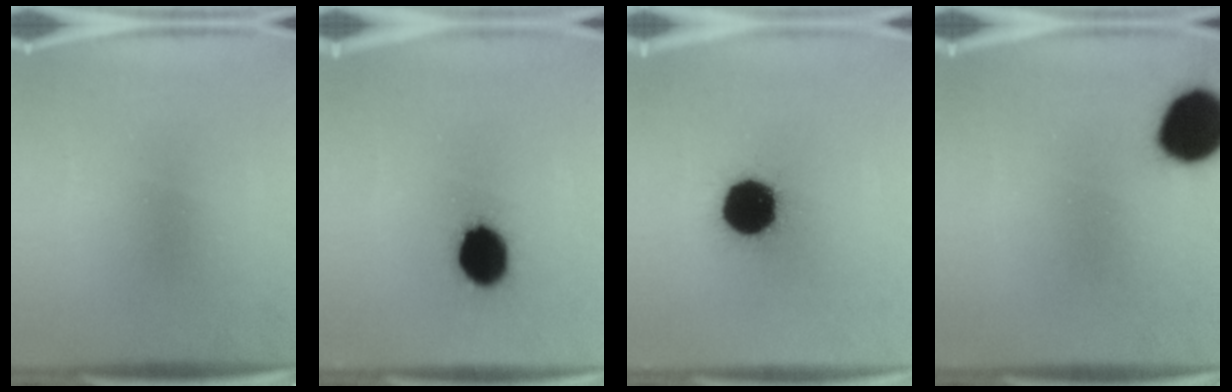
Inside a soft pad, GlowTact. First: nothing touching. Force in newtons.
{"total": 12.8}
{"total": 19.2}
{"total": 15.3}